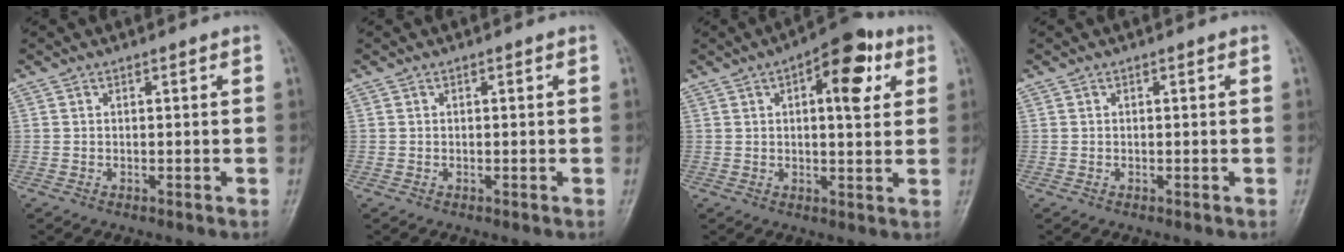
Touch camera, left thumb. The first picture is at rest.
{"total": 0.0}
{"total": 11.2, "force": [4.1, 4.8, 9.2], "torque": [-0.099, 0.002, 0.049]}
{"total": 0.0}